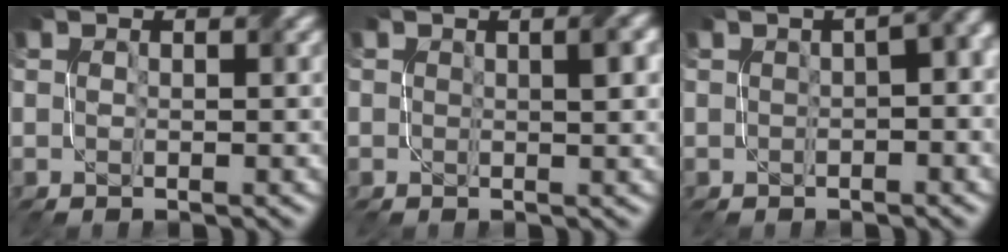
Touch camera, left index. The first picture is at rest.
{"total": 1.4, "force": [0.2, 0.3, 1.4], "torque": [-0.013, 0.007, 0.003]}
{"total": 8.5, "force": [0.5, 4.1, 7.5], "torque": [-0.030, 0.032, -0.023]}